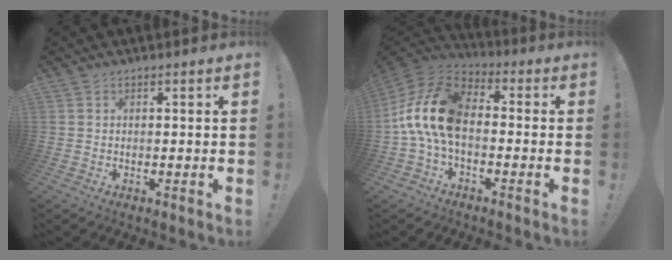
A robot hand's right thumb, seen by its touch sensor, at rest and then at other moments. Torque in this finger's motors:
{"motor_torque": [1.04, 0.88, 1.14, 0.03, 0.64]}